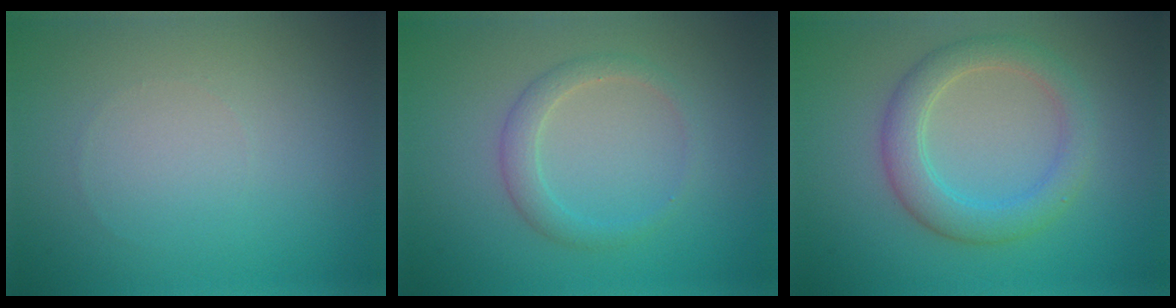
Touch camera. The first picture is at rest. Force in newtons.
{"total": 2.1, "press": 2.1, "slide": 0.2}
{"total": 3.9, "press": 3.9, "slide": 0.3}